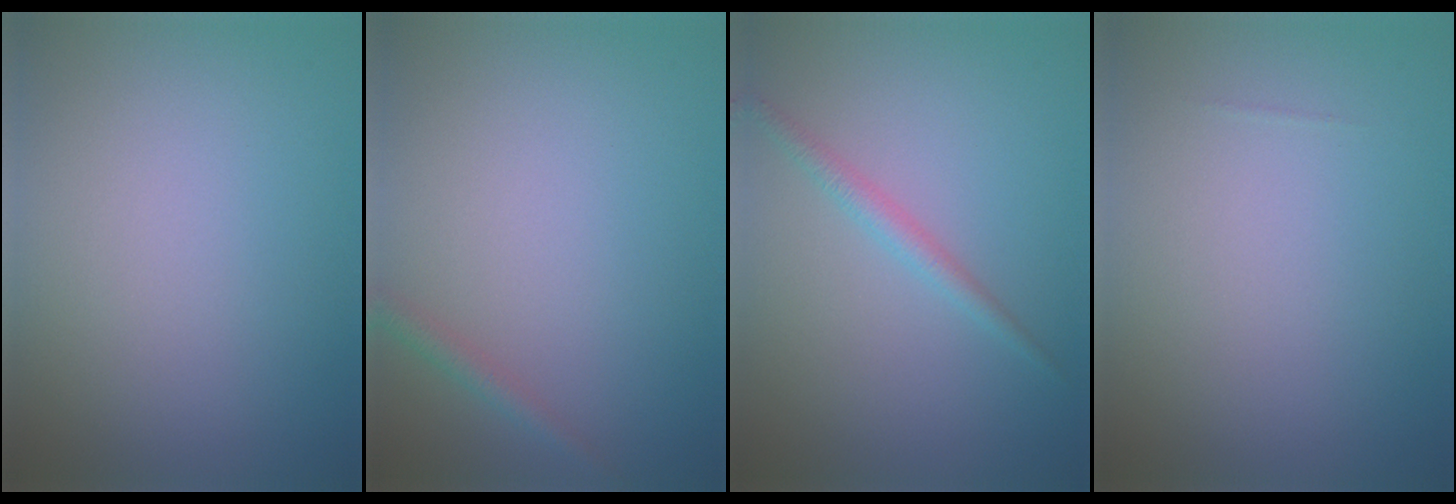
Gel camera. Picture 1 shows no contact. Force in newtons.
{"total": 1.3, "press": 1.3, "slide": 0.1}
{"total": 1.6, "press": 1.6, "slide": 0.1}
{"total": 0.0}